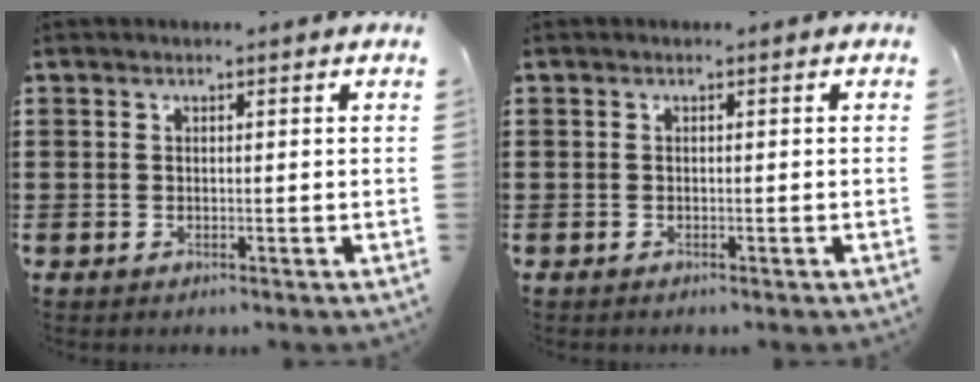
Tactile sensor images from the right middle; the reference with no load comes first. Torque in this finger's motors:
{"motor_torque": [0.21, 0.19, -0.03, 0.00]}